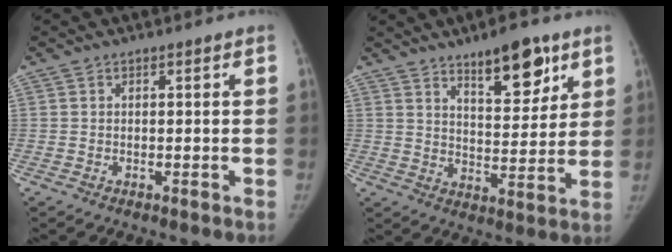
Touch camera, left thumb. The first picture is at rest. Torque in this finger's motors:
{"motor_torque": [0.13, 0.09, 0.24, 0.12, 0.05]}